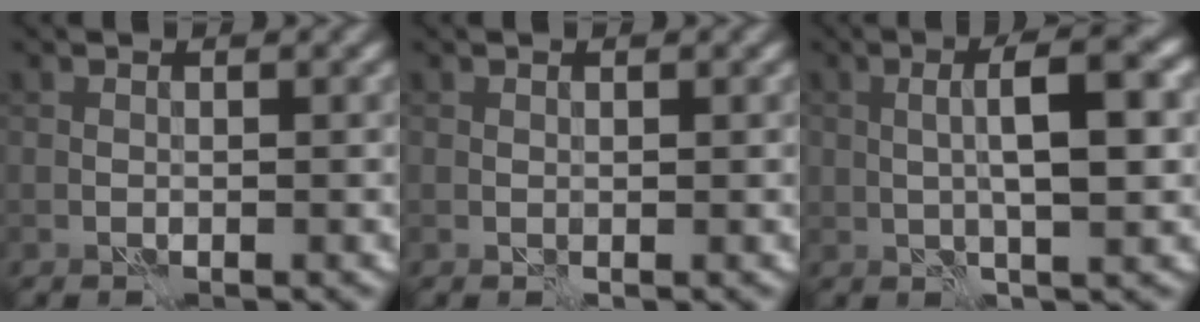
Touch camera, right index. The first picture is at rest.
{"total": 0.0}
{"total": 5.7, "force": [0.6, 1.4, 5.5], "torque": [-0.095, 0.009, 0.008]}